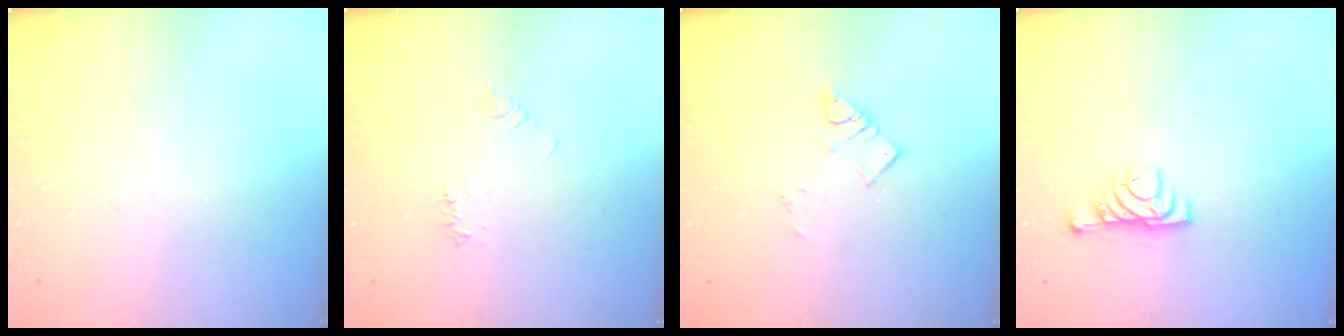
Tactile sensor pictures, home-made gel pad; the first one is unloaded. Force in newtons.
{"total": 4.5, "press": 4.5, "slide": 0.7}
{"total": 4.1, "press": 4.1, "slide": 0.2}
{"total": 5.0, "press": 4.9, "slide": 1.1}